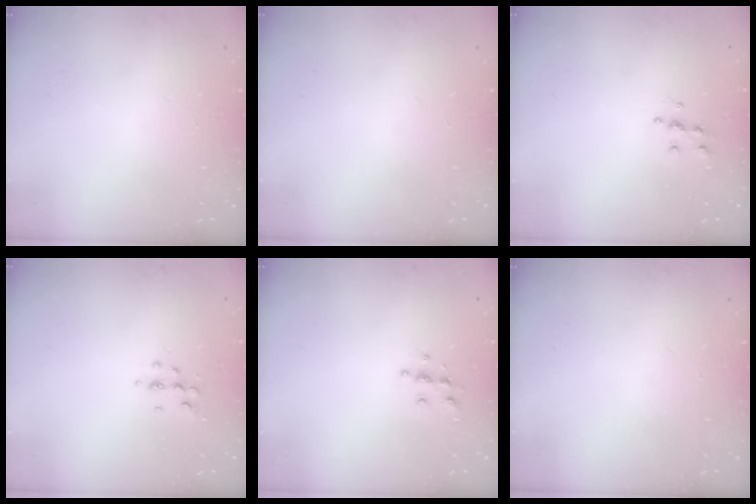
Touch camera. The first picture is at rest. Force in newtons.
{"total": 0.0}
{"total": 5.5, "press": 5.5, "slide": 0.5}
{"total": 5.0, "press": 4.8, "slide": 1.4}
{"total": 5.5, "press": 5.5, "slide": 0.5}
{"total": 0.0}